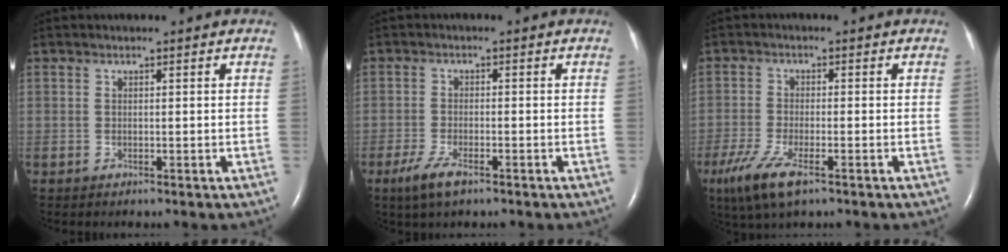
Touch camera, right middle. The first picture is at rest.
{"total": 4.2, "force": [-2.7, 1.1, 3.1], "torque": [-0.074, -0.008, -0.049]}
{"total": 7.4, "force": [-4.3, 1.8, 5.8], "torque": [-0.118, -0.019, -0.075]}